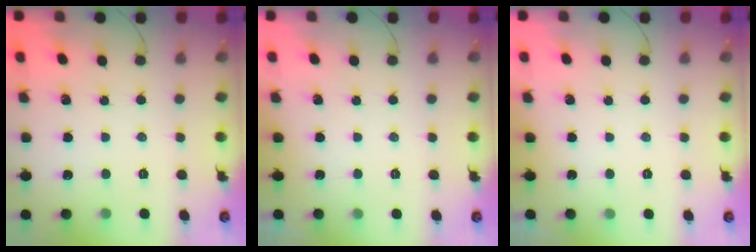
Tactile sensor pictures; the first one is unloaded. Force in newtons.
{"total": 0.0}
{"total": 0.0}